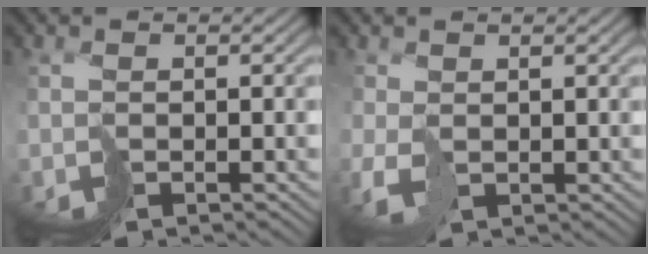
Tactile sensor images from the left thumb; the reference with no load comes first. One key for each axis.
{"total": 1.2, "fx": 1.1, "fy": 0.5, "fz": 0.1, "tx": -0.009, "ty": 0.000, "tz": 0.024}